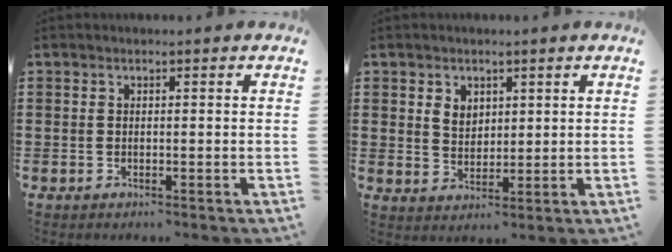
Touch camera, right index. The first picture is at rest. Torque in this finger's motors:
{"motor_torque": [0.04, -0.03, 0.12, 0.05]}